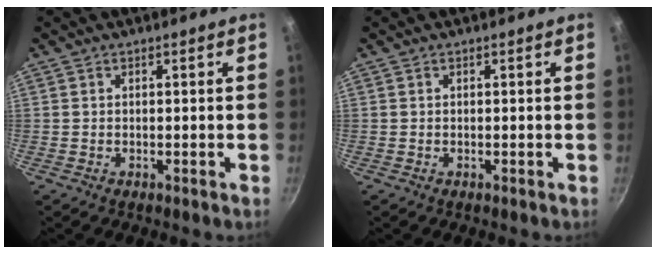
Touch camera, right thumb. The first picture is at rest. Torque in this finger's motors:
{"motor_torque": [-0.01, 0.00, -0.03, 0.03, 0.00]}